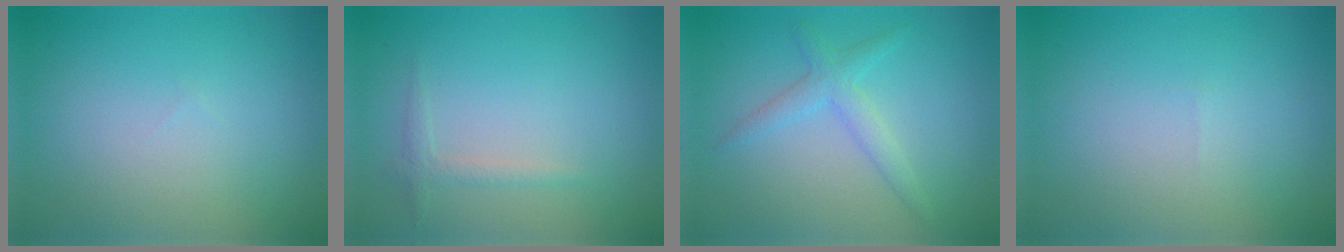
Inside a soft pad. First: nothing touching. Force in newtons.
{"total": 1.2, "press": 1.2, "slide": 0.0}
{"total": 2.2, "press": 2.2, "slide": 0.1}
{"total": 0.0}